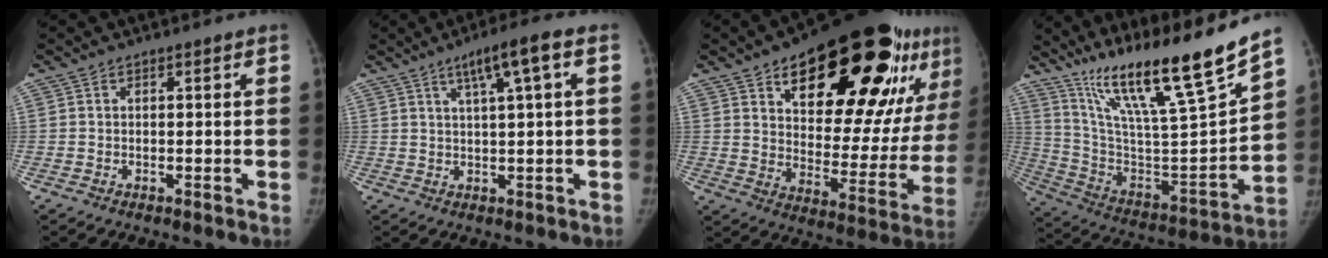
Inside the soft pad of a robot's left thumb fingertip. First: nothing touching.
{"total": 7.5, "force": [3.0, 0.4, 6.8], "torque": [-0.117, 0.007, 0.049]}
{"total": 33.6, "force": [17.6, 14.3, 24.8], "torque": [-0.307, -0.038, 0.264]}
{"total": 26.3, "force": [19.4, 1.8, 17.6], "torque": [-0.271, -0.090, 0.342]}